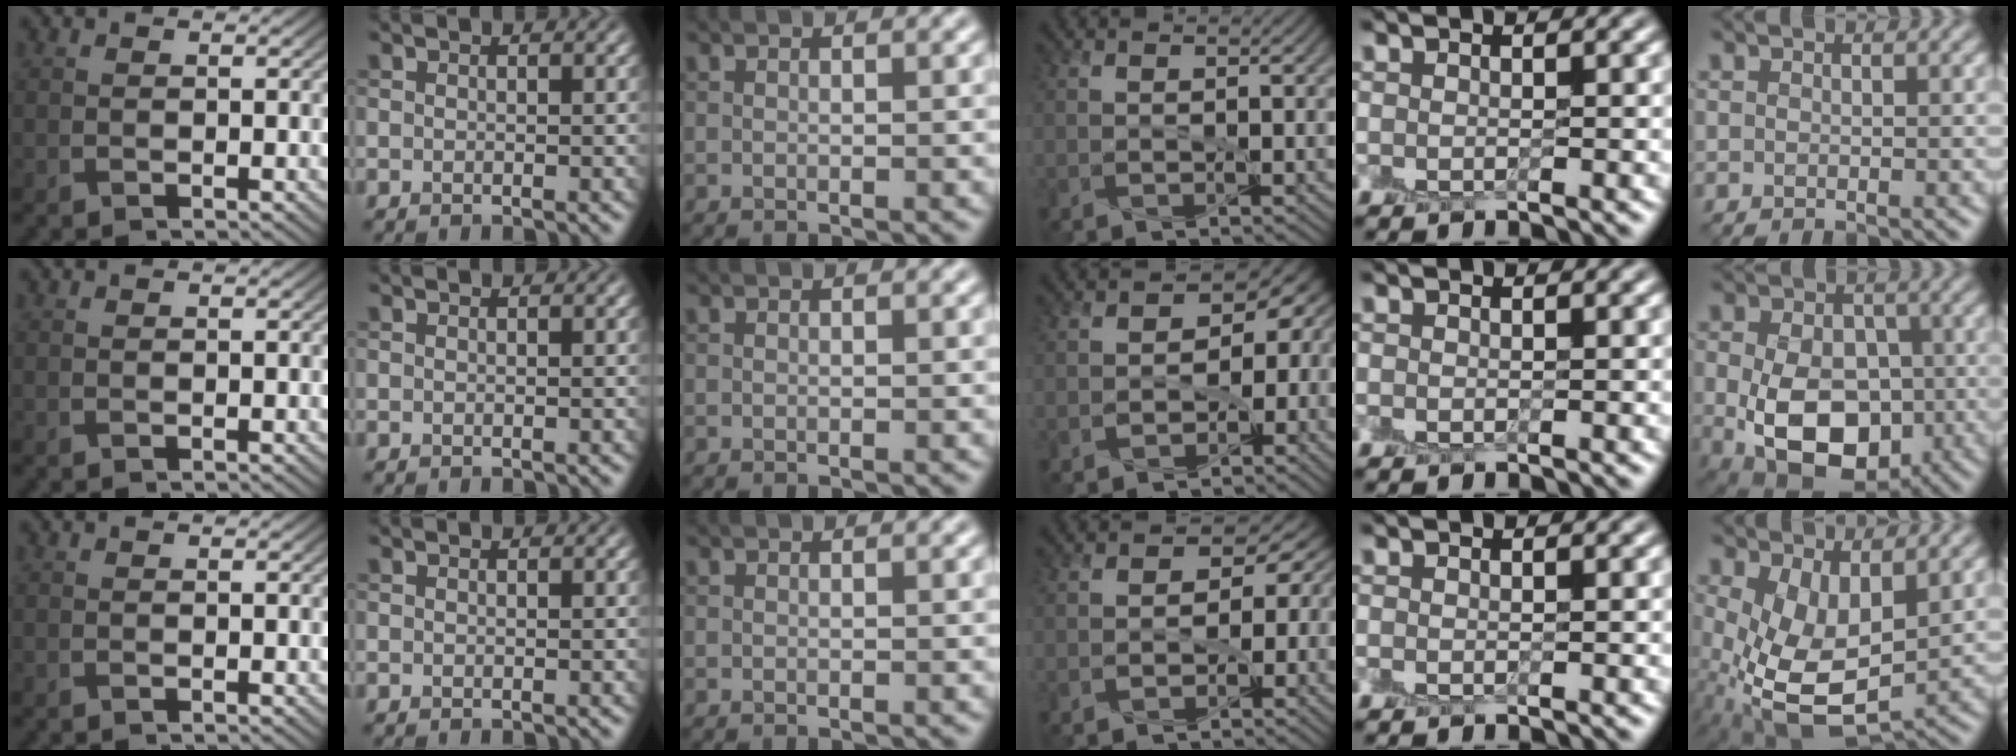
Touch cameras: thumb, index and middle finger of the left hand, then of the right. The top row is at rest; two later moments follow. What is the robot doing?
{"motion": "peel", "object": "lint roller sheet"}